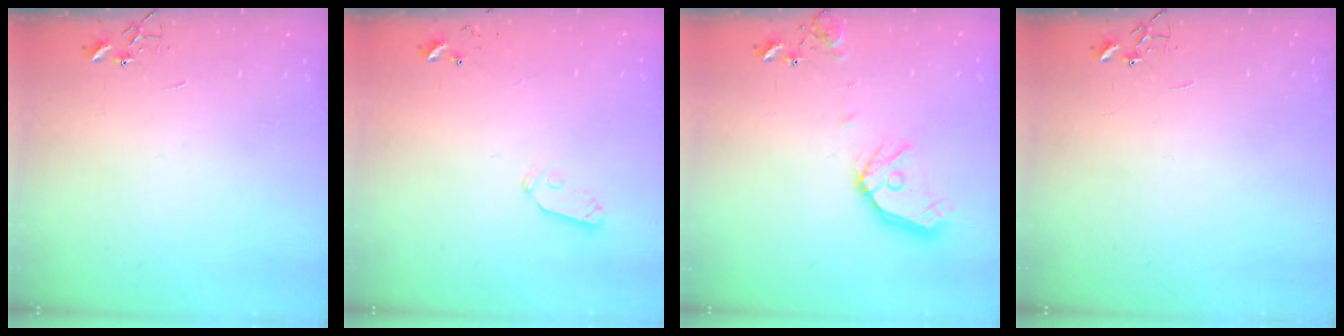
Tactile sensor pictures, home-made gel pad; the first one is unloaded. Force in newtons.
{"total": 5.3, "press": 5.3, "slide": 0.1}
{"total": 13.4, "press": 13.2, "slide": 2.1}
{"total": 0.0}